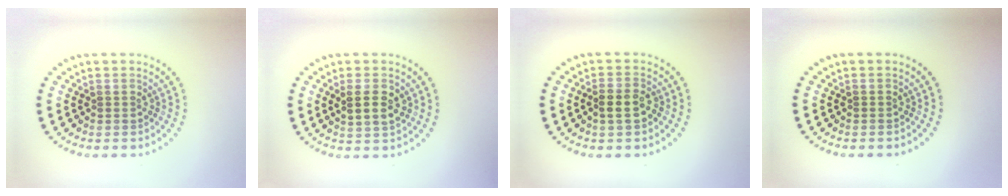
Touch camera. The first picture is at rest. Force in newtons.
{"total": 2.7, "press": 2.7, "slide": 0.6}
{"total": 2.3, "press": 2.2, "slide": 0.5}
{"total": 0.0}